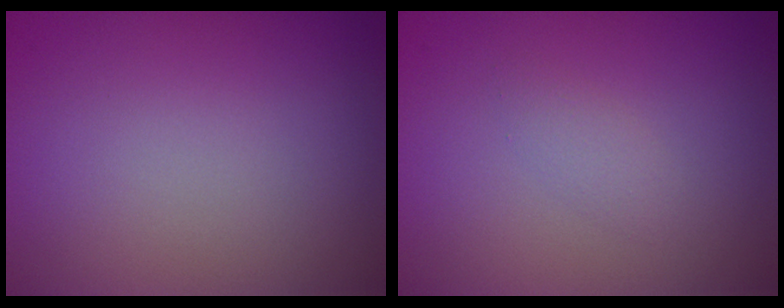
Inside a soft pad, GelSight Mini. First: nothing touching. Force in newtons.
{"total": 1.1, "press": 1.1, "slide": 0.0}